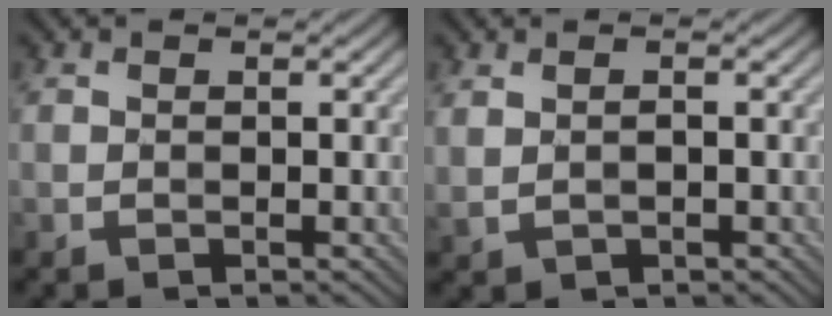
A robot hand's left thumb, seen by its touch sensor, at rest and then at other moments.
{"total": 1.5, "force": [0.3, 0.8, 1.2], "torque": [-0.033, -0.002, 0.012]}